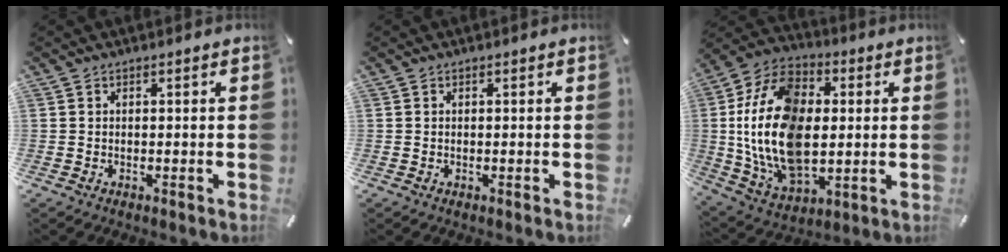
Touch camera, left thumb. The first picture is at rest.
{"total": 0.0}
{"total": 22.1, "force": [0.7, 15.2, 16.0], "torque": [-0.350, 0.000, 0.017]}